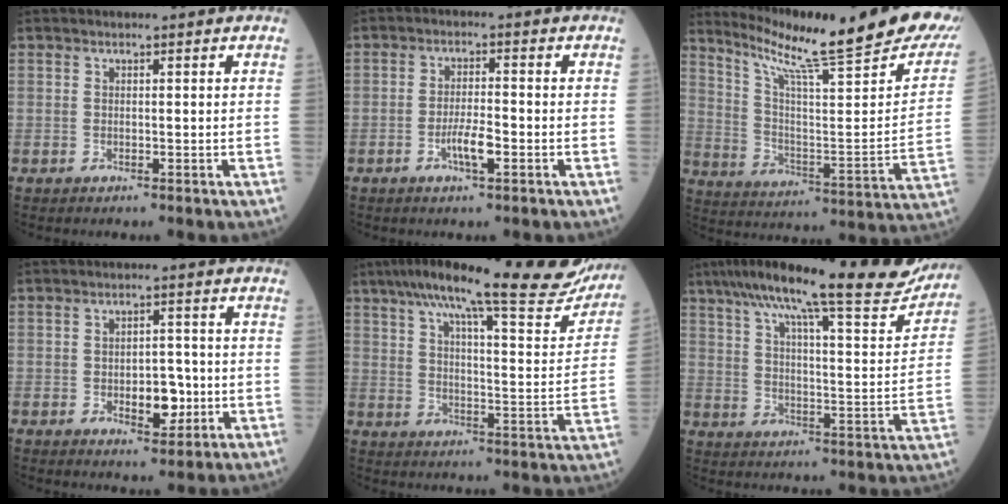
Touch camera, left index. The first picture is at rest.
{"total": 4.0, "force": [-1.7, 0.7, 3.6], "torque": [-0.070, 0.001, -0.032]}
{"total": 27.5, "force": [22.4, 0.7, 16.0], "torque": [-0.254, -0.072, 0.310]}
{"total": 5.4, "force": [-1.3, 2.8, 4.4], "torque": [-0.061, 0.002, -0.014]}
{"total": 26.4, "force": [22.3, 2.9, 13.7], "torque": [-0.213, -0.023, 0.288]}
{"total": 23.6, "force": [19.9, 2.3, 12.5], "torque": [-0.202, -0.010, 0.272]}